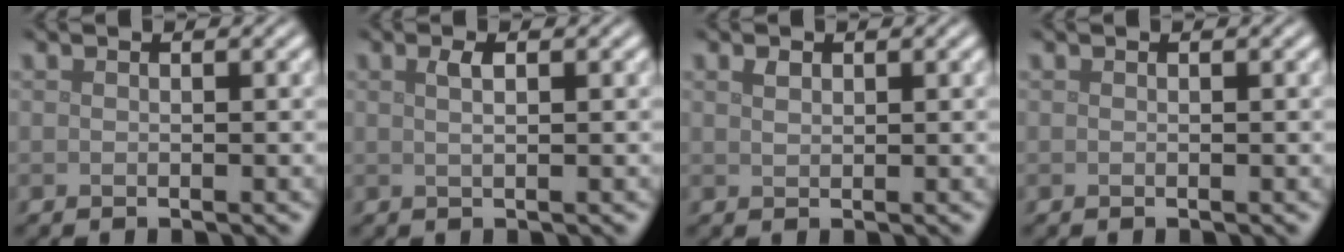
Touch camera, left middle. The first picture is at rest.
{"total": 1.4, "force": [0.5, 0.4, 1.2], "torque": [-0.022, 0.002, 0.008]}
{"total": 0.9, "force": [0.6, 0.6, 0.5], "torque": [-0.012, 0.000, 0.013]}
{"total": 0.0}